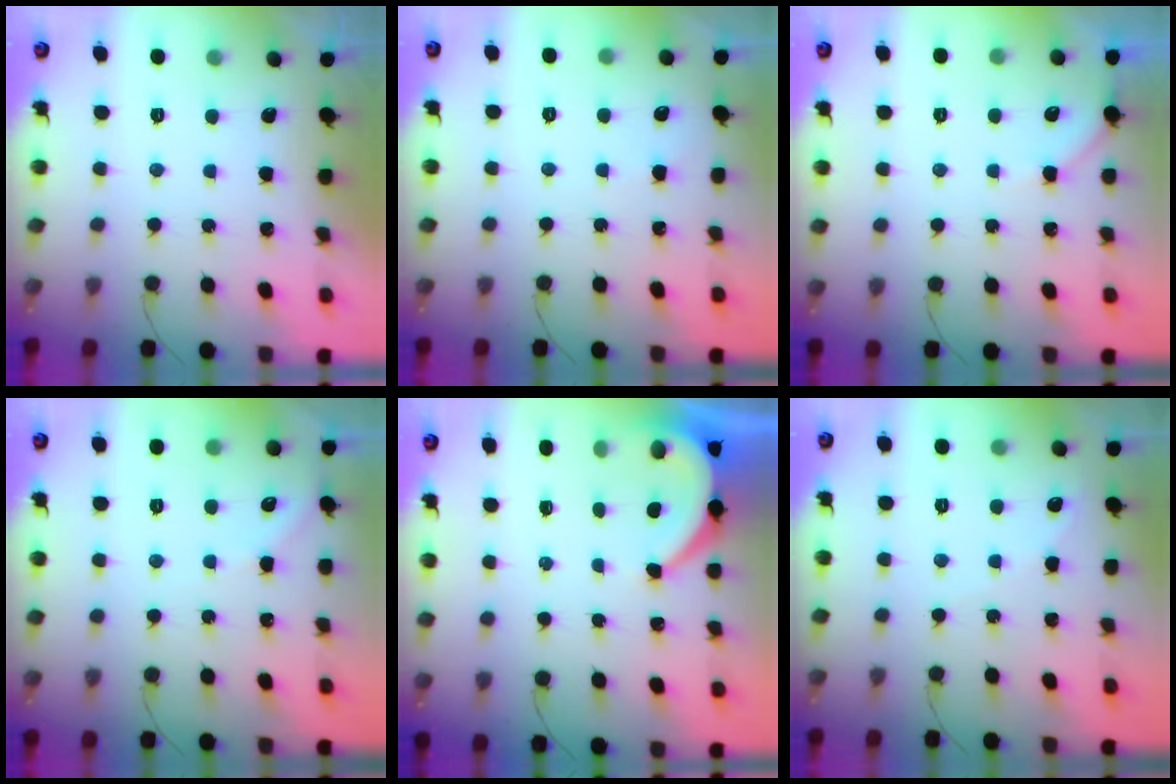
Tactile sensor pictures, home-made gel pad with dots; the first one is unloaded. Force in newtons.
{"total": 2.4, "press": 2.4, "slide": 0.3}
{"total": 3.7, "press": 3.7, "slide": 0.6}
{"total": 2.2, "press": 2.2, "slide": 0.4}
{"total": 5.3, "press": 5.2, "slide": 0.6}
{"total": 3.1, "press": 3.0, "slide": 0.4}